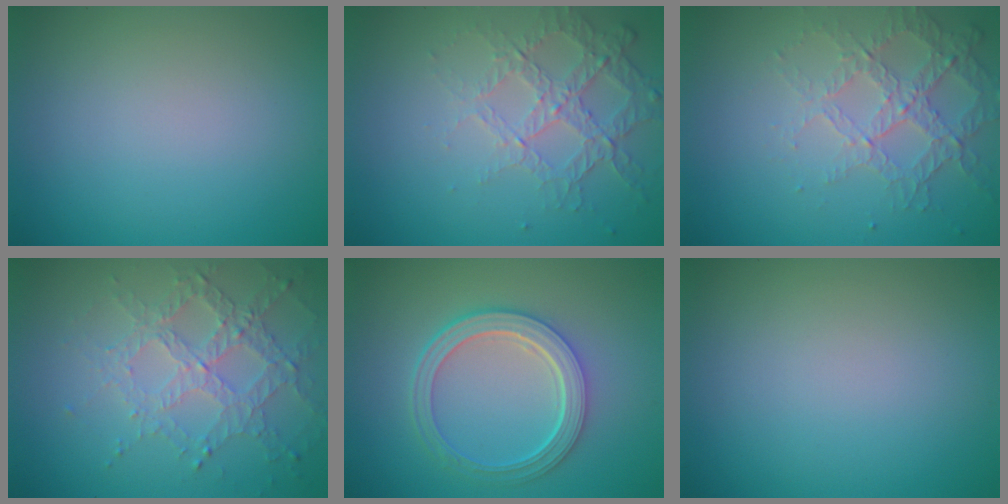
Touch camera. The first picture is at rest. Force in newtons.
{"total": 4.3, "press": 2.8, "slide": 3.3}
{"total": 4.0, "press": 3.0, "slide": 2.8}
{"total": 4.6, "press": 3.2, "slide": 3.4}
{"total": 5.1, "press": 3.8, "slide": 3.4}
{"total": 0.0}